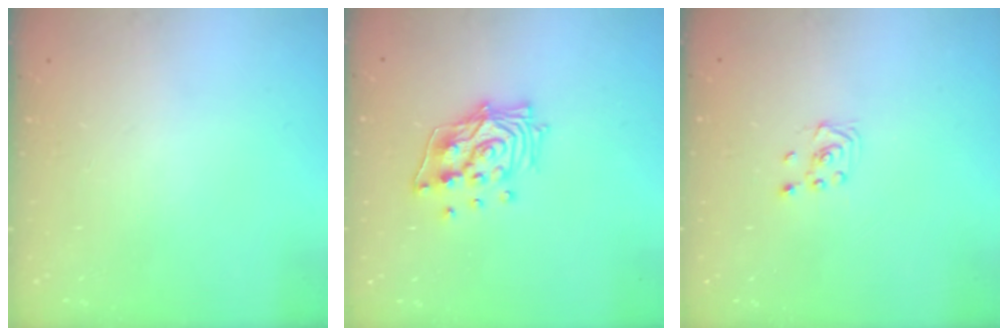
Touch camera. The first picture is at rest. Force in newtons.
{"total": 13.5, "press": 13.5, "slide": 1.6}
{"total": 1.9, "press": 1.7, "slide": 0.8}